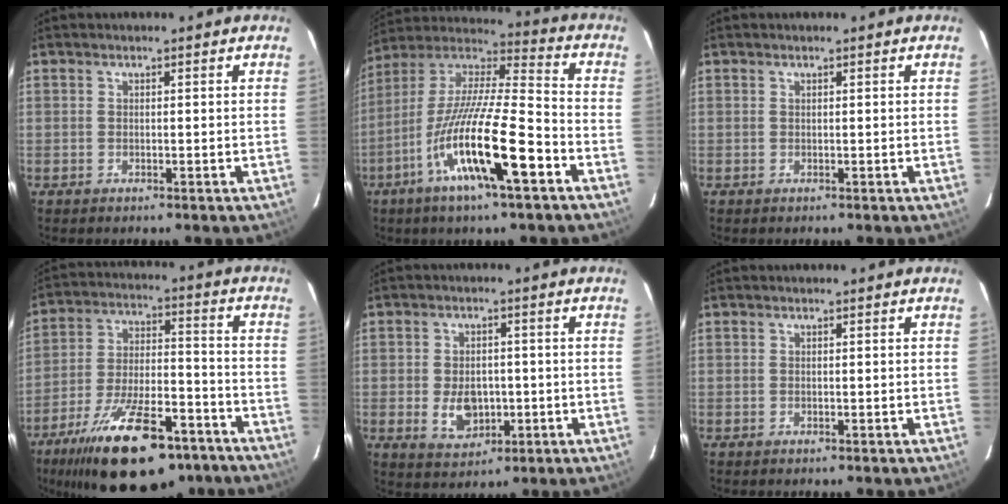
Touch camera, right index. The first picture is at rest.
{"total": 20.5, "force": [-9.7, 3.1, 17.8], "torque": [-0.324, -0.036, -0.185]}
{"total": 0.0}
{"total": 24.5, "force": [-16.8, 9.3, 15.2], "torque": [-0.272, -0.018, -0.250]}
{"total": 6.9, "force": [-1.4, 4.8, 4.7], "torque": [-0.092, -0.004, -0.015]}
{"total": 0.0}